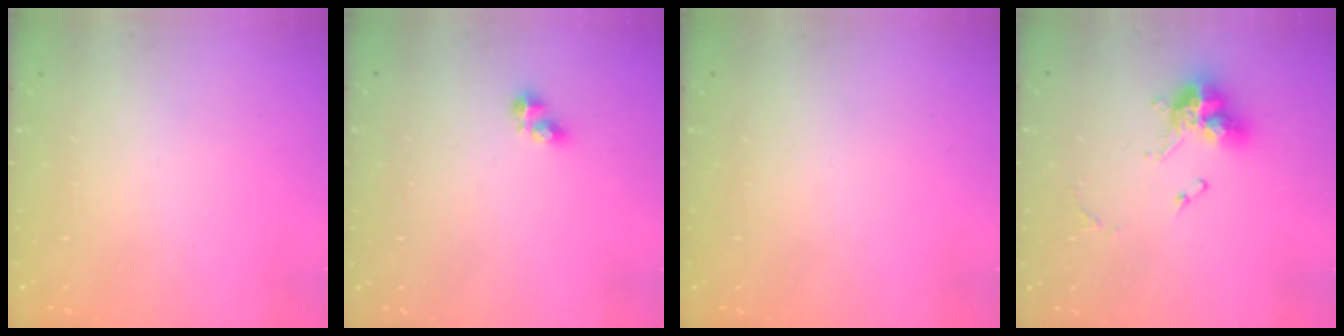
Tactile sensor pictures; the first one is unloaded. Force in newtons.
{"total": 4.1, "press": 4.1, "slide": 0.6}
{"total": 0.0}
{"total": 11.4, "press": 11.4, "slide": 0.9}